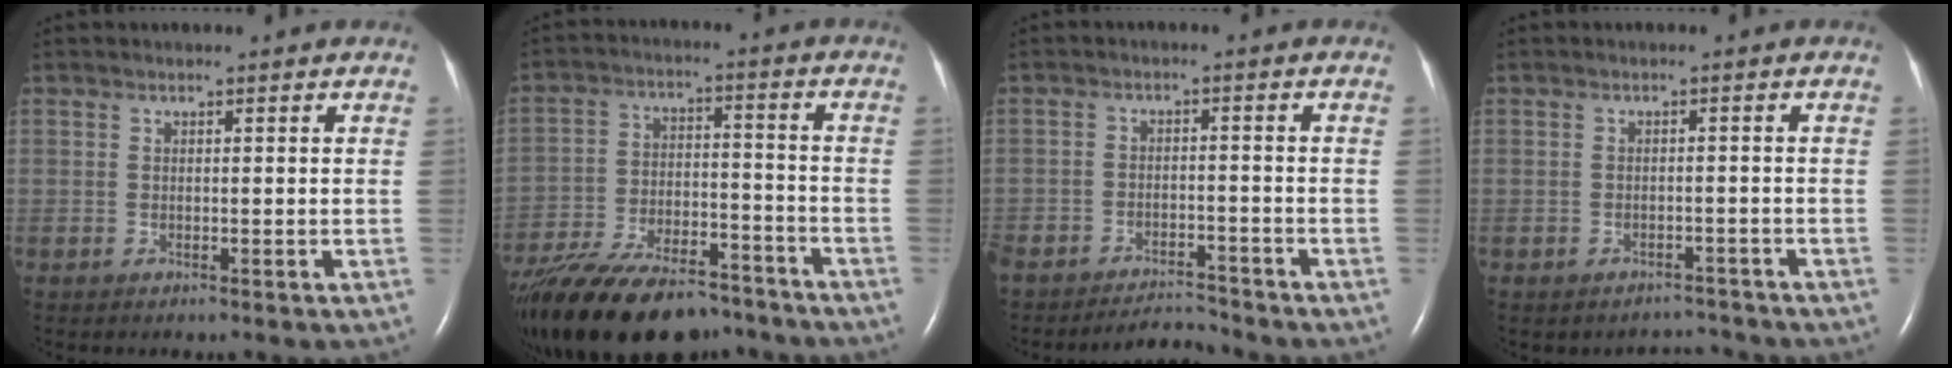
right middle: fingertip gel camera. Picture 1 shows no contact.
{"total": 23.1, "force": [-18.6, 7.6, 11.4], "torque": [-0.230, -0.028, -0.293]}
{"total": 4.7, "force": [-4.7, 0.3, 0.1], "torque": [-0.002, -0.006, -0.079]}
{"total": 2.2, "force": [-2.0, 0.8, -0.4], "torque": [0.002, 0.006, -0.024]}